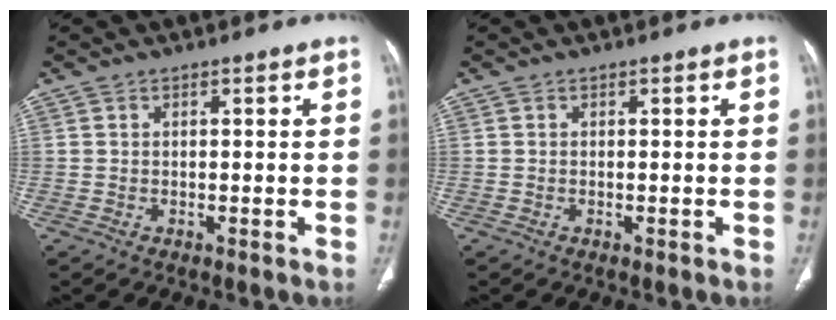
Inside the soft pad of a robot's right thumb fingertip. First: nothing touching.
{"total": 0.0}